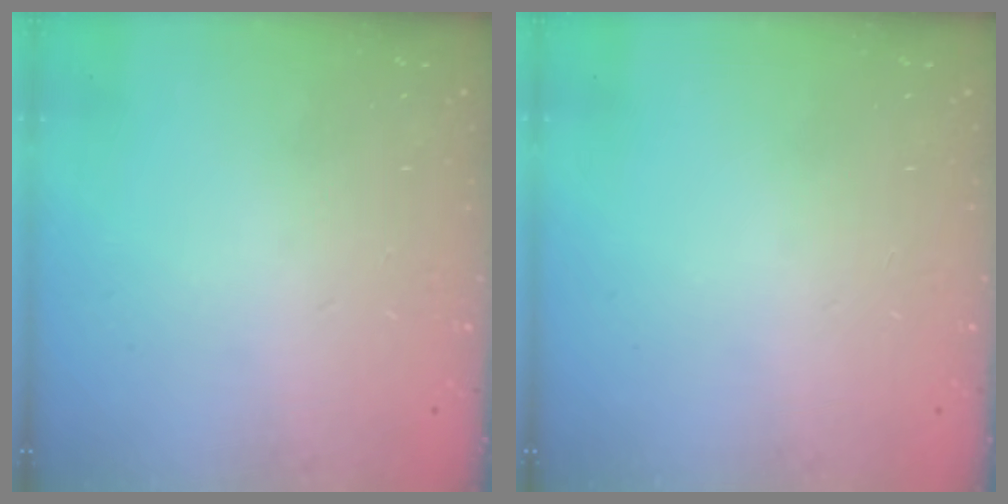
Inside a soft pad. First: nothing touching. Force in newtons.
{"total": 0.0}